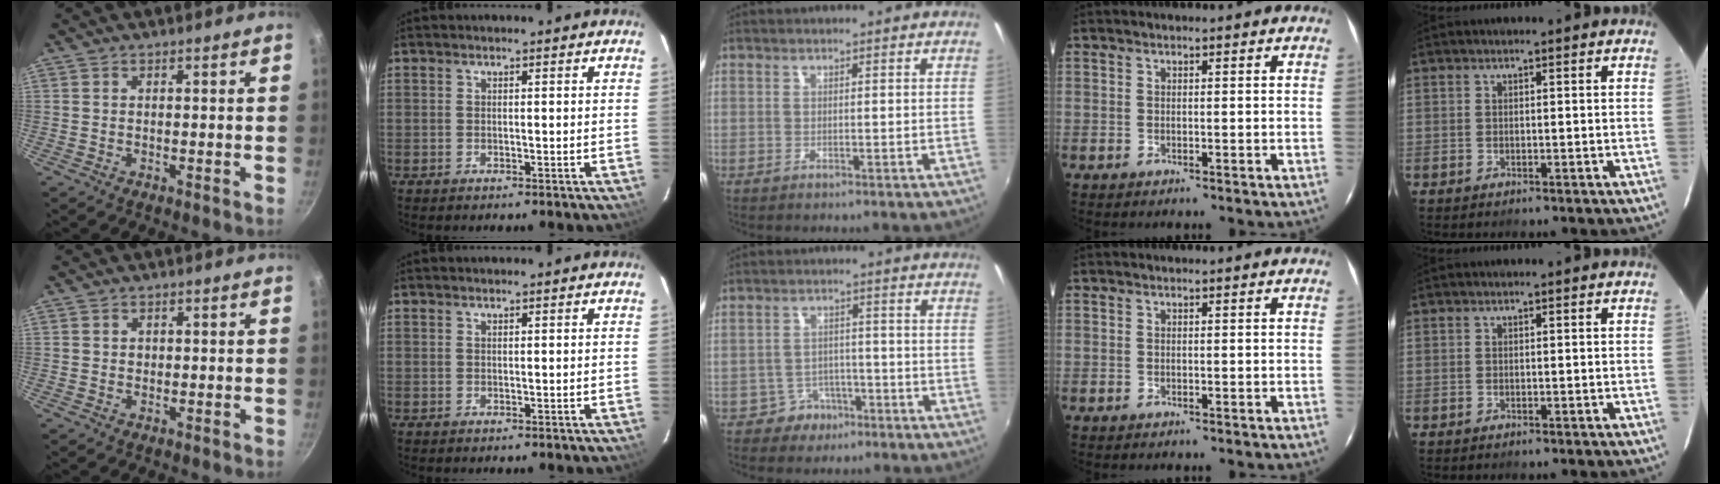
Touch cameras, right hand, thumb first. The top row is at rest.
{"thumb": {"total": 0.7, "force": [0.0, 0.7, 0.2], "torque": [0.001, 0.003, 0.000]}, "middle": {"total": 4.8, "force": [-3.2, 3.5, 0.3], "torque": [-0.010, 0.019, -0.046]}}